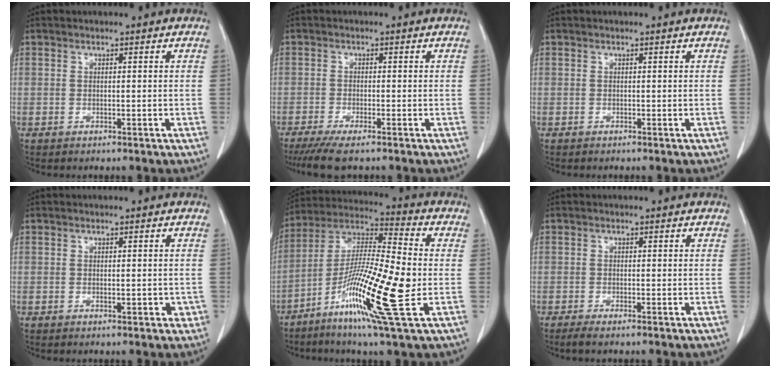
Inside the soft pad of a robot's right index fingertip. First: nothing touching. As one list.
[{"total": 5.2, "force": [-4.1, 0.3, 3.2], "torque": [-0.053, -0.012, -0.068]}, {"total": 0.0}, {"total": 1.9, "force": [-0.4, 1.0, 1.6], "torque": [-0.014, -0.001, -0.003]}, {"total": 18.9, "force": [-5.4, 0.7, 18.1], "torque": [-0.351, -0.024, -0.103]}, {"total": 1.5, "force": [-1.1, 0.0, 1.1], "torque": [-0.027, -0.005, -0.023]}]